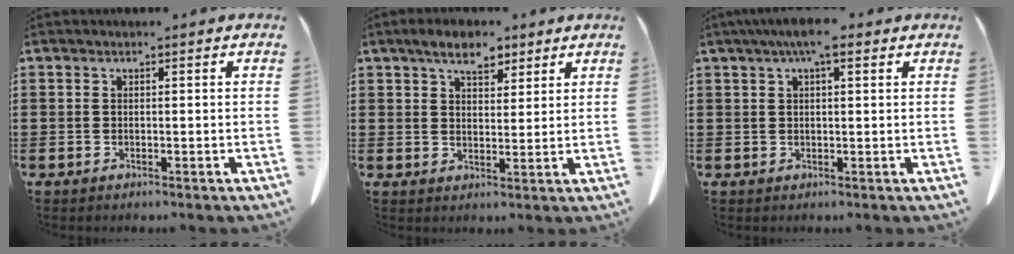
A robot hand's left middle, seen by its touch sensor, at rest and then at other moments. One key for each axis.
{"total": 5.7, "fx": 4.3, "fy": 2.6, "fz": 2.7, "tx": -0.050, "ty": -0.002, "tz": 0.075}
{"total": 4.4, "fx": 2.2, "fy": 1.0, "fz": 3.6, "tx": -0.065, "ty": 0.004, "tz": 0.037}